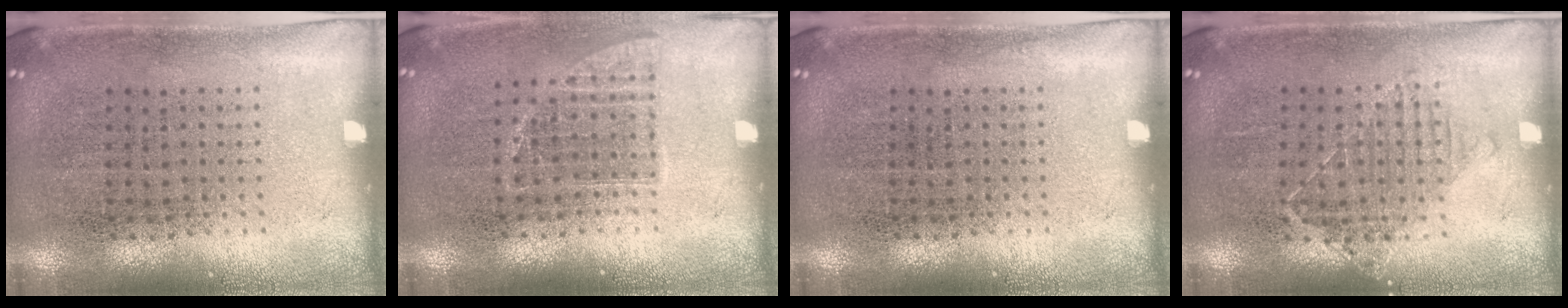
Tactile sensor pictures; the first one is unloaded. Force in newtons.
{"total": 0.9, "press": 0.8, "slide": 0.3}
{"total": 0.0}
{"total": 1.1, "press": 0.9, "slide": 0.6}